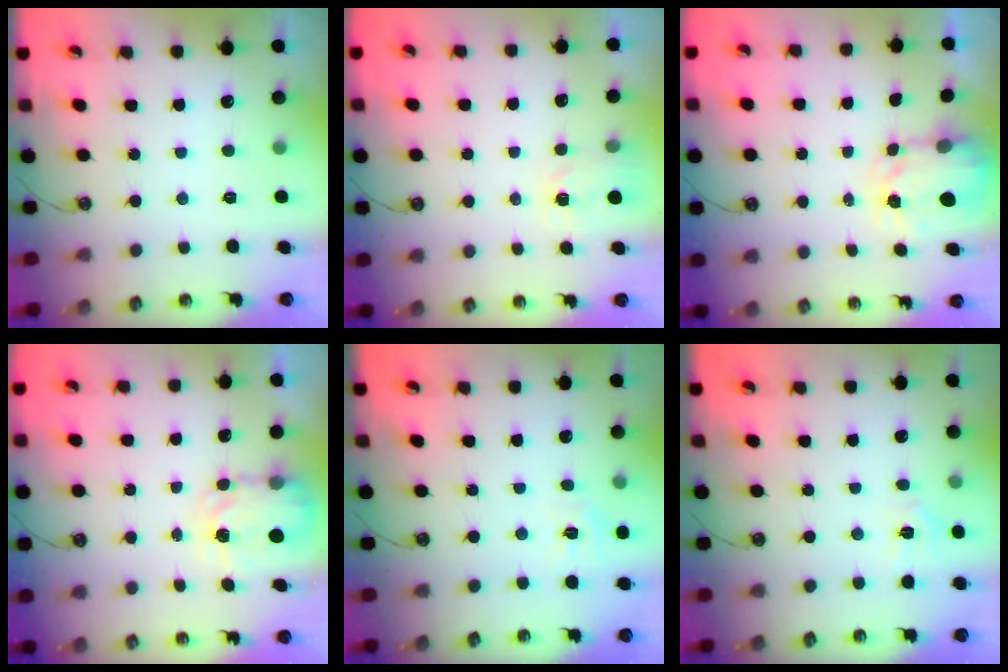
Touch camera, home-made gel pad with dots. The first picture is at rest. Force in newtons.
{"total": 3.5, "press": 3.5, "slide": 0.4}
{"total": 3.4, "press": 3.3, "slide": 0.5}
{"total": 4.5, "press": 4.5, "slide": 0.3}
{"total": 5.7, "press": 5.7, "slide": 0.6}
{"total": 3.5, "press": 3.4, "slide": 0.5}